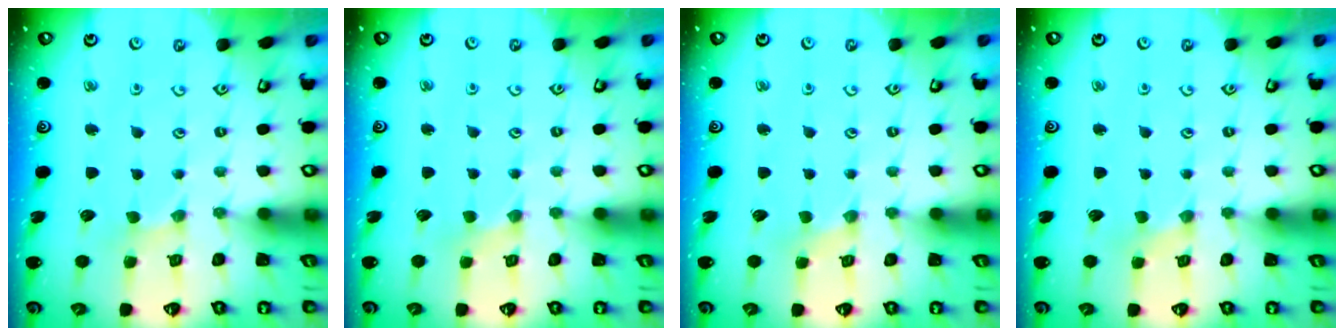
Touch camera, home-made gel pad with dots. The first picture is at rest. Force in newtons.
{"total": 1.2, "press": 1.2, "slide": 0.3}
{"total": 0.0}
{"total": 0.0}